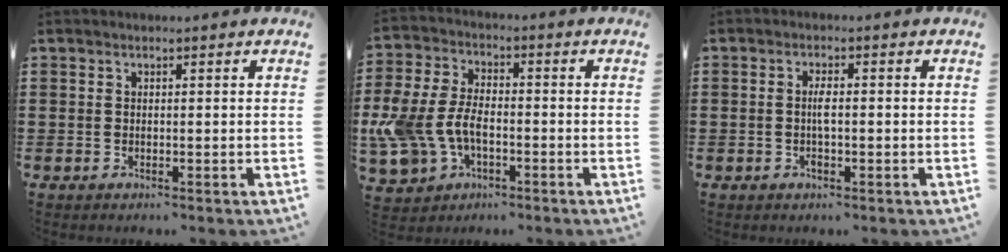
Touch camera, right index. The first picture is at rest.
{"total": 8.6, "force": [-2.8, 5.5, 6.0], "torque": [-0.162, 0.002, -0.060]}
{"total": 2.4, "force": [-0.3, 0.8, 2.2], "torque": [-0.043, 0.003, -0.007]}